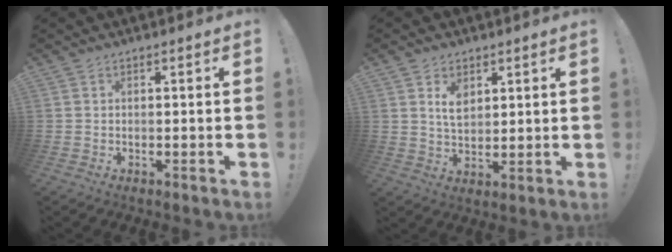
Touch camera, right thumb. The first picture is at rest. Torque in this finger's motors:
{"motor_torque": [0.68, 0.72, -0.11, 0.21, 0.01]}